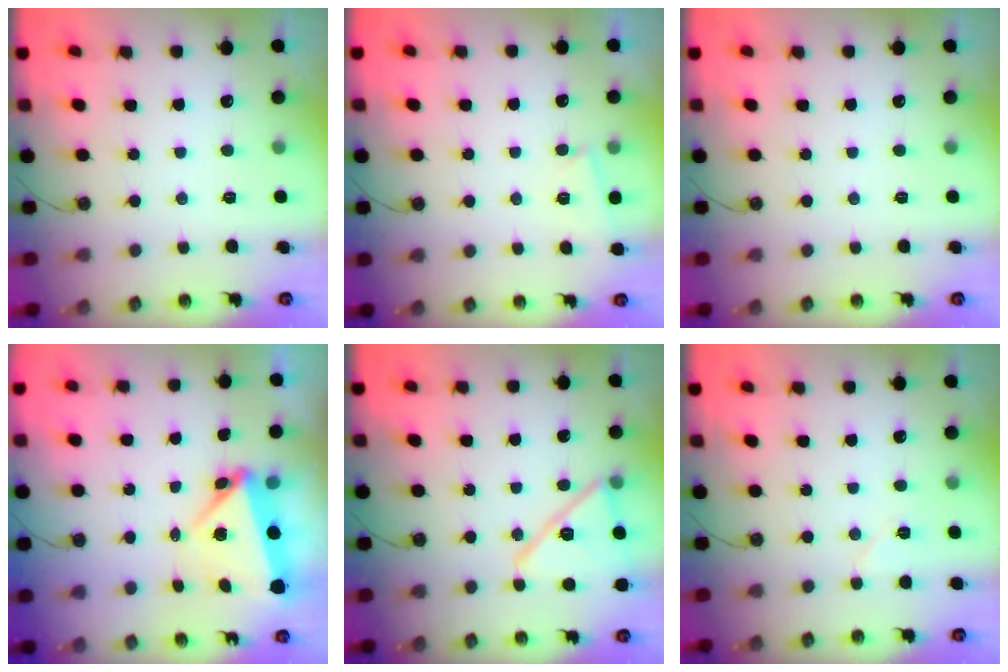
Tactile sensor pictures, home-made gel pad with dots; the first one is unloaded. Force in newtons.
{"total": 2.6, "press": 2.6, "slide": 0.7}
{"total": 0.0}
{"total": 5.6, "press": 5.6, "slide": 0.2}
{"total": 16.1, "press": 16.0, "slide": 2.4}
{"total": 4.5, "press": 4.0, "slide": 2.0}